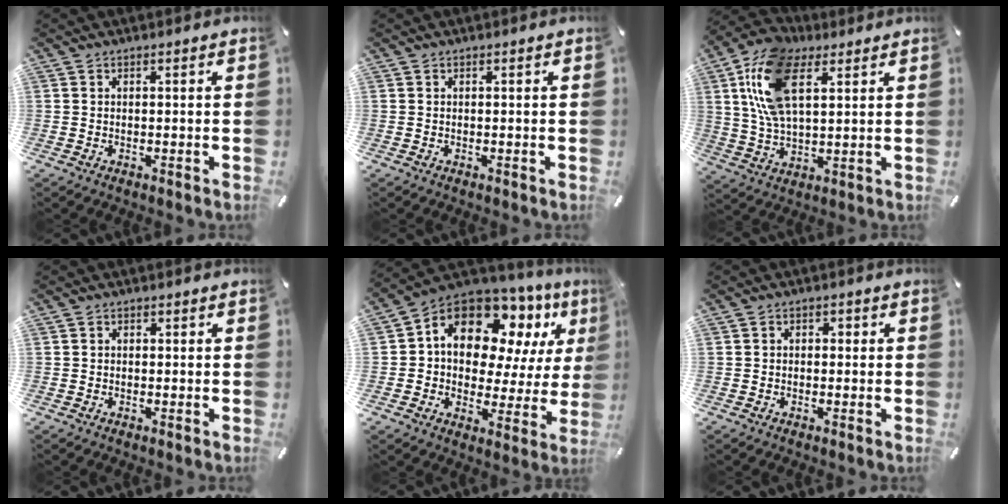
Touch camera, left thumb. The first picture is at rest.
{"total": 0.0}
{"total": 15.9, "force": [6.6, 8.7, 11.6], "torque": [-0.272, 0.000, 0.117]}
{"total": 0.8, "force": [-0.1, 0.7, 0.2], "torque": [-0.003, 0.006, -0.004]}
{"total": 14.2, "force": [7.9, 9.5, 7.0], "torque": [-0.128, -0.053, 0.143]}
{"total": 1.7, "force": [-0.7, 1.4, 0.7], "torque": [-0.013, 0.010, -0.016]}